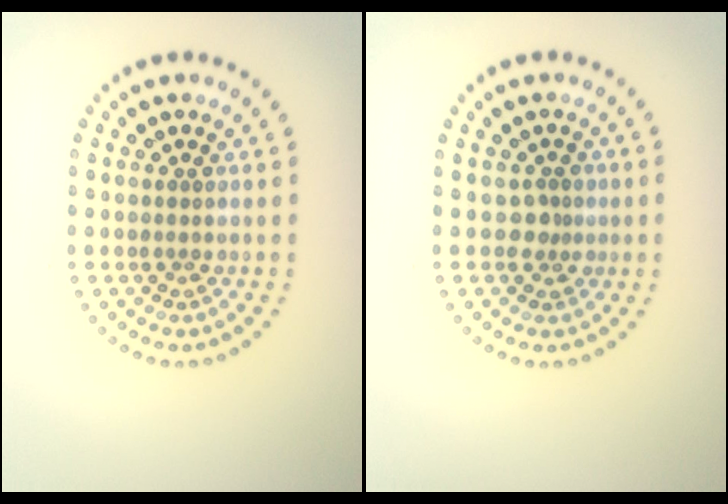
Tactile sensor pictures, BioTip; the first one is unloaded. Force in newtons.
{"total": 1.5, "press": 1.2, "slide": 0.9}